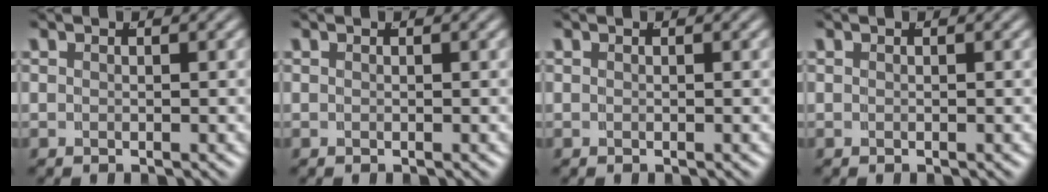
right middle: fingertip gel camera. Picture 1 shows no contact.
{"total": 0.0}
{"total": 0.0}
{"total": 0.0}